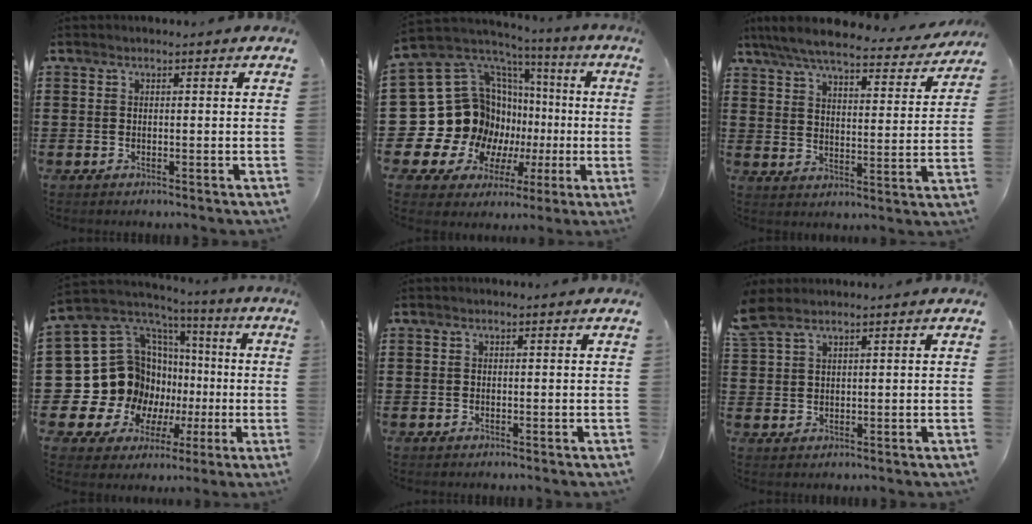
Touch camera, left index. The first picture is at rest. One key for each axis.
{"total": 19.7, "fx": -2.1, "fy": 17.7, "fz": 8.6, "tx": -0.215, "ty": -0.045, "tz": 0.020}
{"total": 7.1, "fx": 6.5, "fy": 0.6, "fz": 2.9, "tx": -0.084, "ty": -0.037, "tz": 0.112}
{"total": 18.1, "fx": -2.3, "fy": 16.4, "fz": 7.2, "tx": -0.185, "ty": -0.046, "tz": 0.008}
{"total": 0.0}
{"total": 2.6, "fx": 2.1, "fy": 0.8, "fz": 1.3, "tx": -0.032, "ty": 0.002, "tz": 0.038}